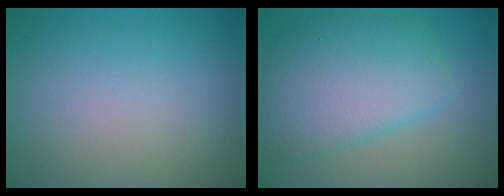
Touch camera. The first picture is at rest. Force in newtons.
{"total": 6.7, "press": 6.7, "slide": 0.1}